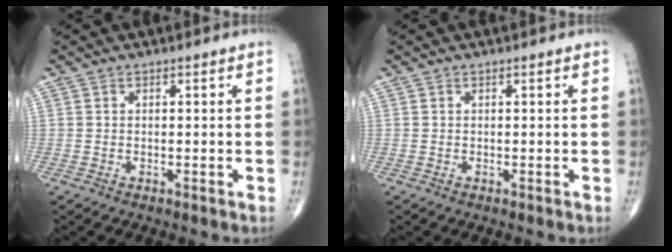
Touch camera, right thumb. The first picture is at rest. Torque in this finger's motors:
{"motor_torque": [0.00, 0.00, 0.00, 0.00, 0.02]}